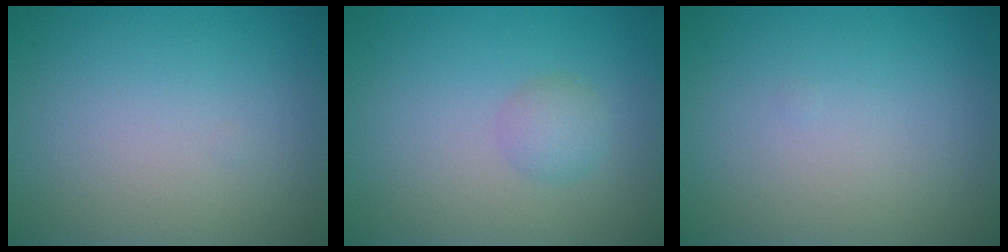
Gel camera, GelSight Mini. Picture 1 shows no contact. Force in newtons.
{"total": 1.6, "press": 1.6, "slide": 0.0}
{"total": 0.0}